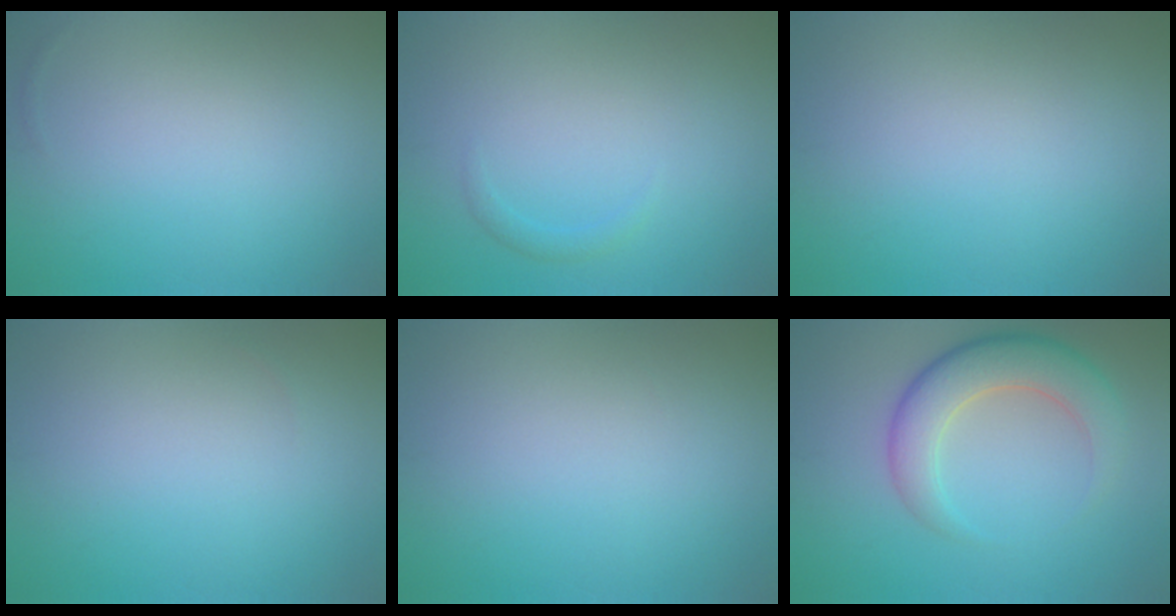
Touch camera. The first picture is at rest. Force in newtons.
{"total": 0.8, "press": 0.8, "slide": 0.1}
{"total": 0.0}
{"total": 0.0}
{"total": 0.0}
{"total": 5.6, "press": 5.6, "slide": 0.3}